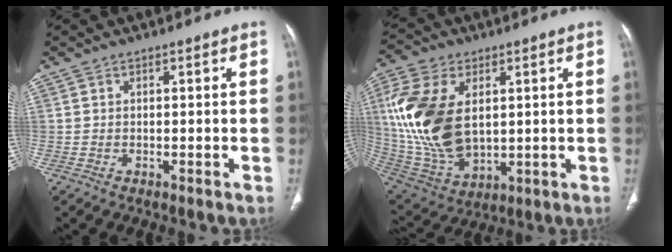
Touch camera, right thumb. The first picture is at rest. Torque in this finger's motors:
{"motor_torque": [-1.48, 2.60, 1.76, 1.01, 0.74]}